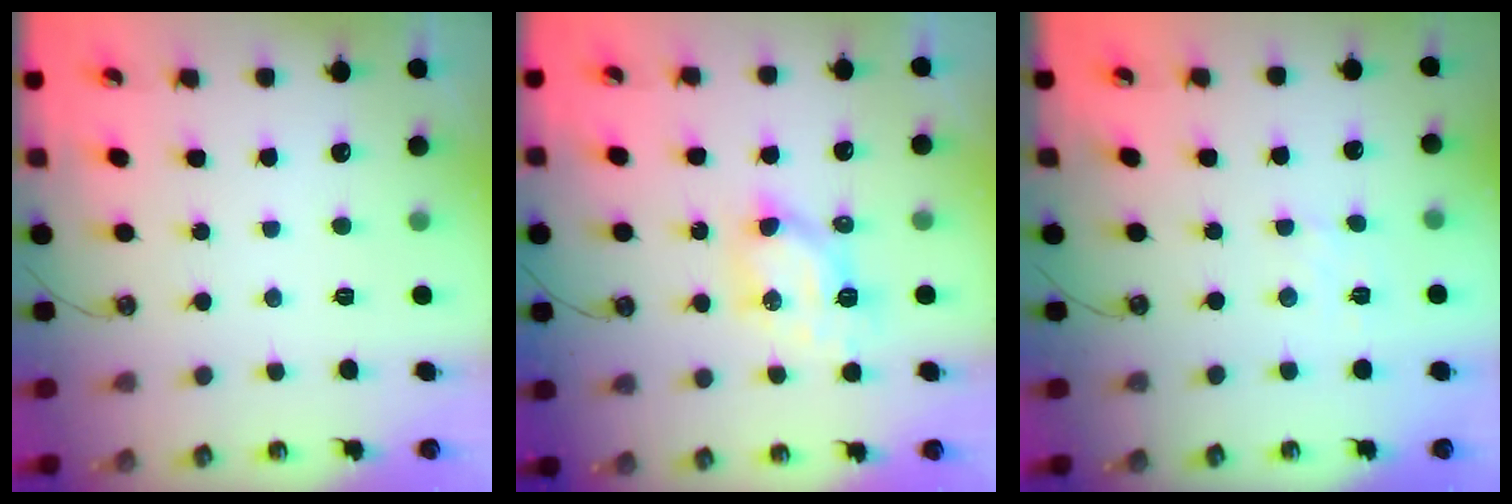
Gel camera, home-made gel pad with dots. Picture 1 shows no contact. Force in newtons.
{"total": 6.4, "press": 6.4, "slide": 0.2}
{"total": 2.5, "press": 2.5, "slide": 0.4}